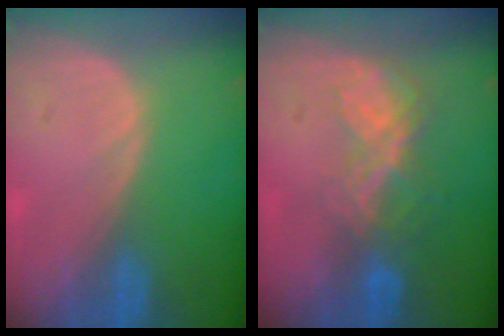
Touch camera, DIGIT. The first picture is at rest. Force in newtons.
{"total": 6.6, "press": 5.8, "slide": 3.2}